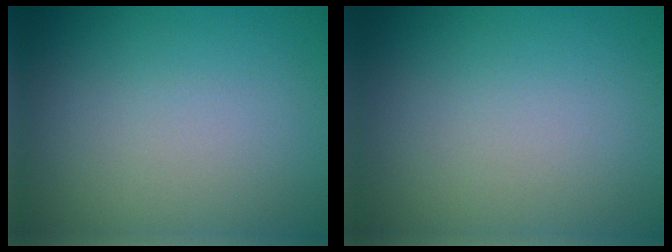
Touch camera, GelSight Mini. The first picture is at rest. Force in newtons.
{"total": 0.0}